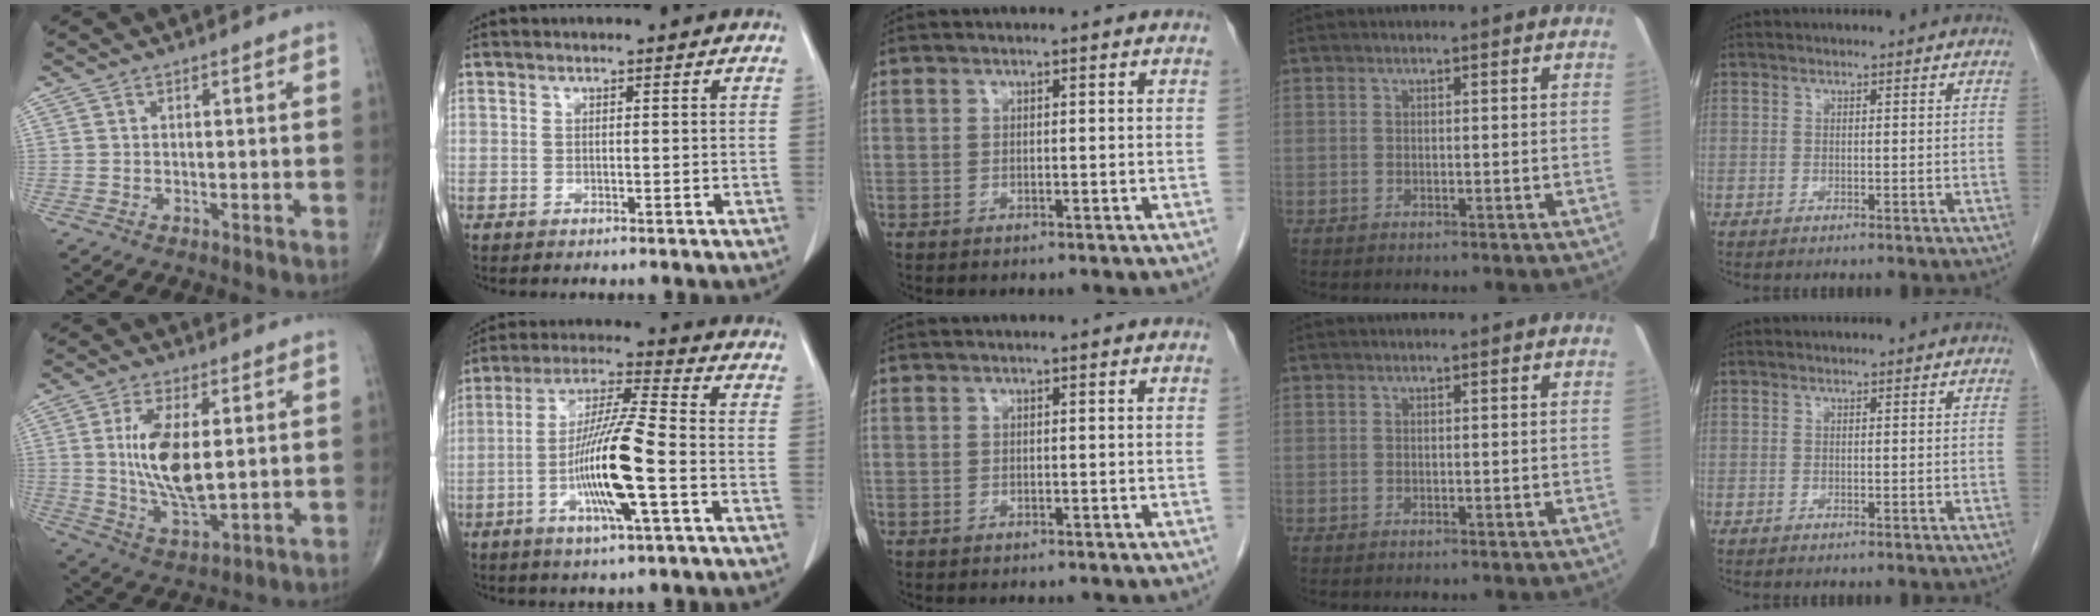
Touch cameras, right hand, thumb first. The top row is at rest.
{"thumb": {"total": 12.5, "force": [1.8, 5.3, 11.2], "torque": [-0.213, -0.022, 0.042]}, "index": {"total": 13.1, "force": [-3.8, 0.2, 12.5], "torque": [-0.244, -0.007, -0.076]}}